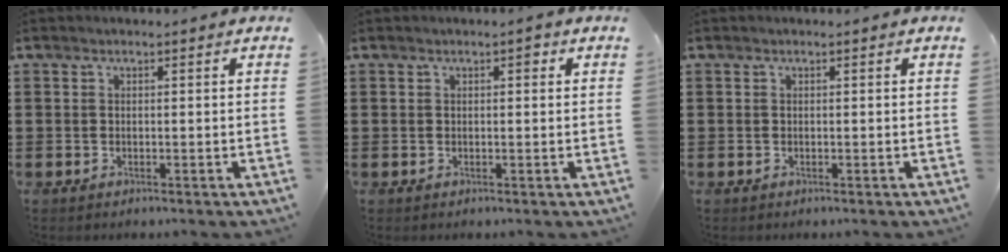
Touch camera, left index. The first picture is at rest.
{"total": 1.1, "force": [0.4, 0.3, 1.0], "torque": [-0.011, 0.002, 0.004]}
{"total": 0.0}